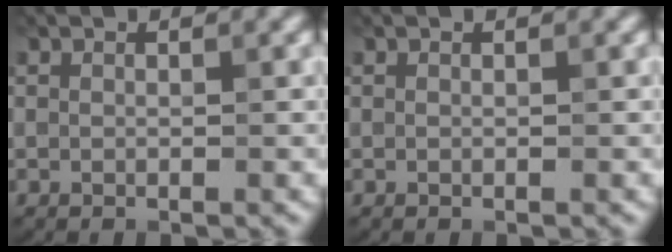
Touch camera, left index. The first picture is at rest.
{"total": 0.0}